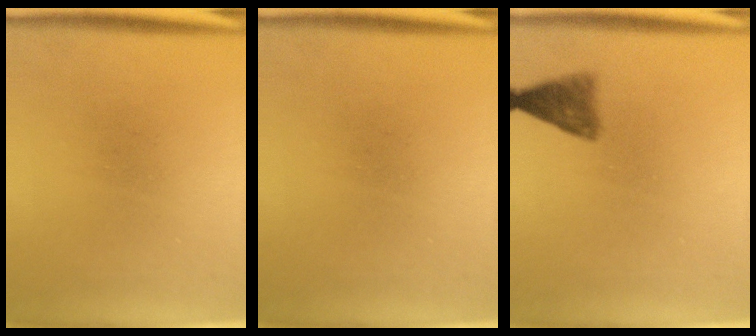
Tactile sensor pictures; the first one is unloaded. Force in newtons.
{"total": 0.0}
{"total": 3.1}